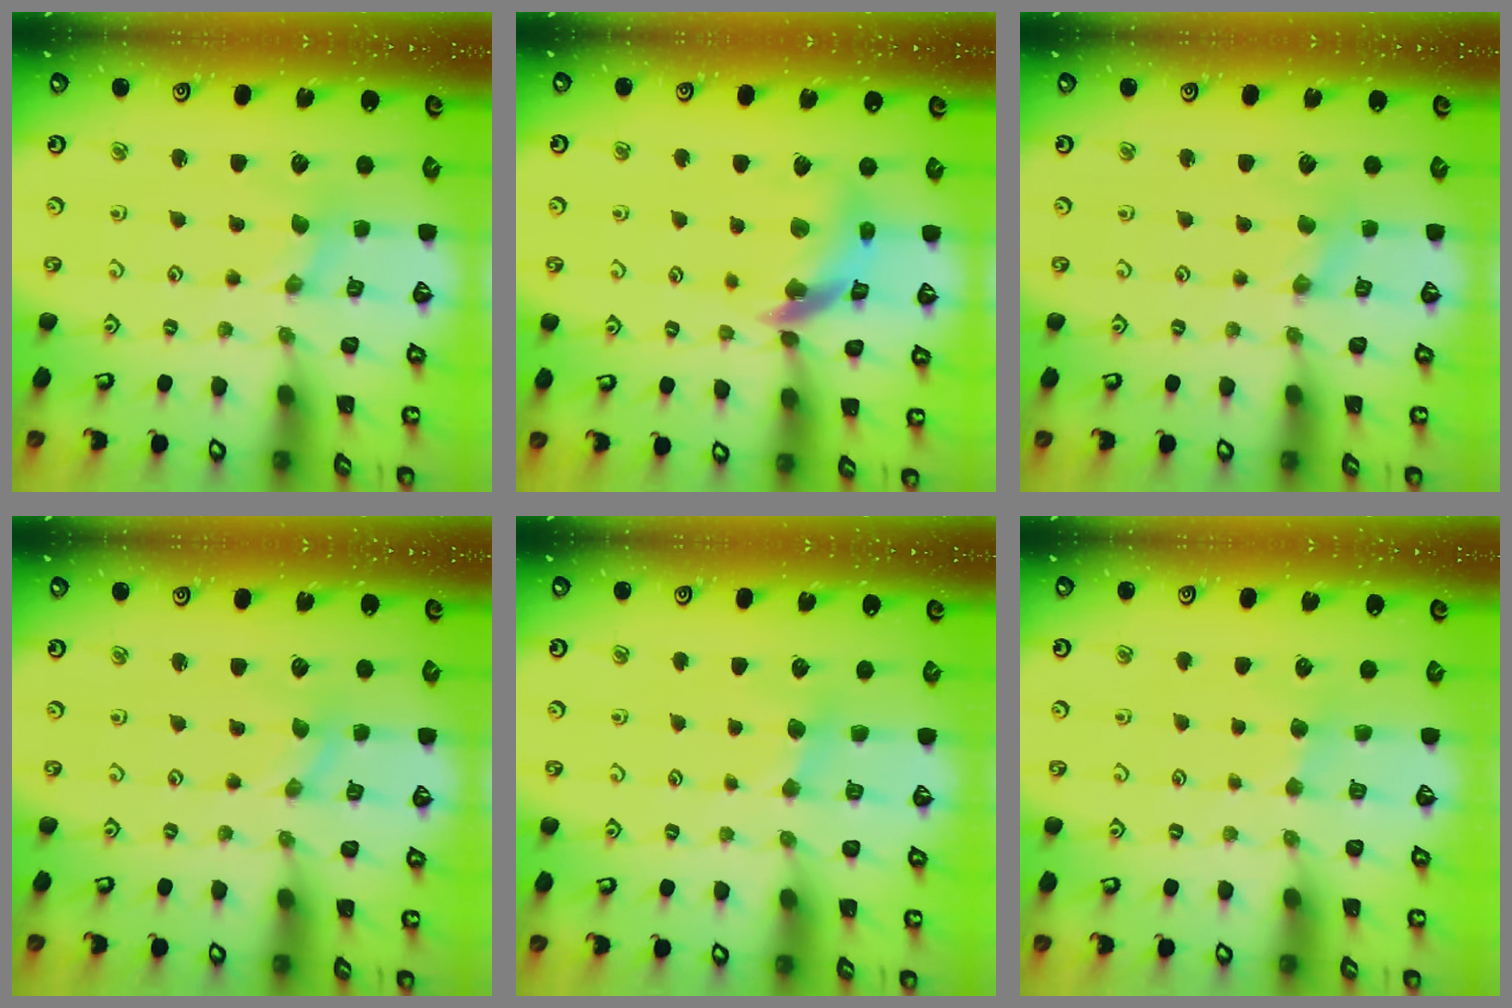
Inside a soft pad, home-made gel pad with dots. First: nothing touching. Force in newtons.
{"total": 14.3, "press": 14.2, "slide": 1.6}
{"total": 1.0, "press": 1.0, "slide": 0.2}
{"total": 0.0}
{"total": 2.5, "press": 2.4, "slide": 0.2}
{"total": 2.2, "press": 2.2, "slide": 0.3}